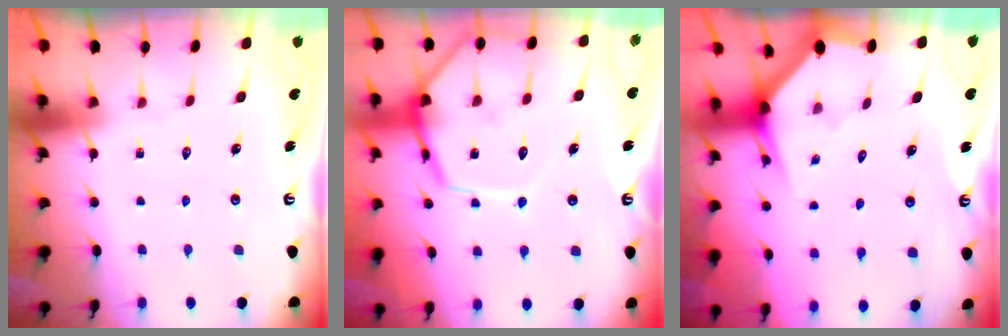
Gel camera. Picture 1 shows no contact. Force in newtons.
{"total": 14.6, "press": 14.6, "slide": 1.2}
{"total": 2.9, "press": 2.9, "slide": 0.1}